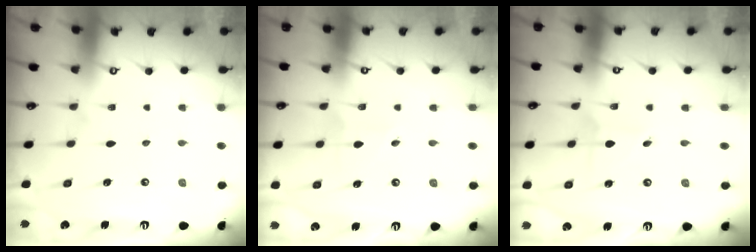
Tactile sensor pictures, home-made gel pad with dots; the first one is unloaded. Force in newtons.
{"total": 2.7, "press": 2.5, "slide": 0.9}
{"total": 0.7, "press": 0.7, "slide": 0.0}